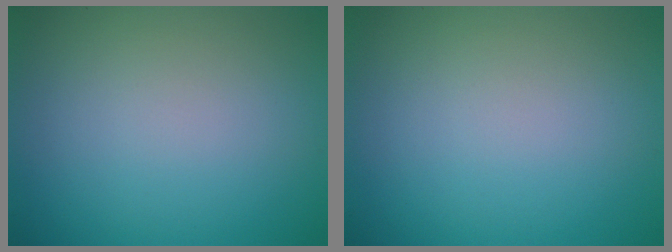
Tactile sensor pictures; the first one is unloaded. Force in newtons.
{"total": 0.0}